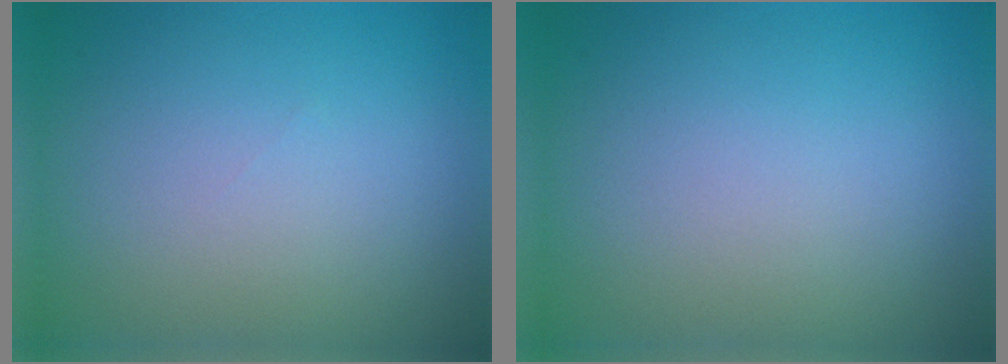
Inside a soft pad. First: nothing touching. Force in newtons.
{"total": 0.0}